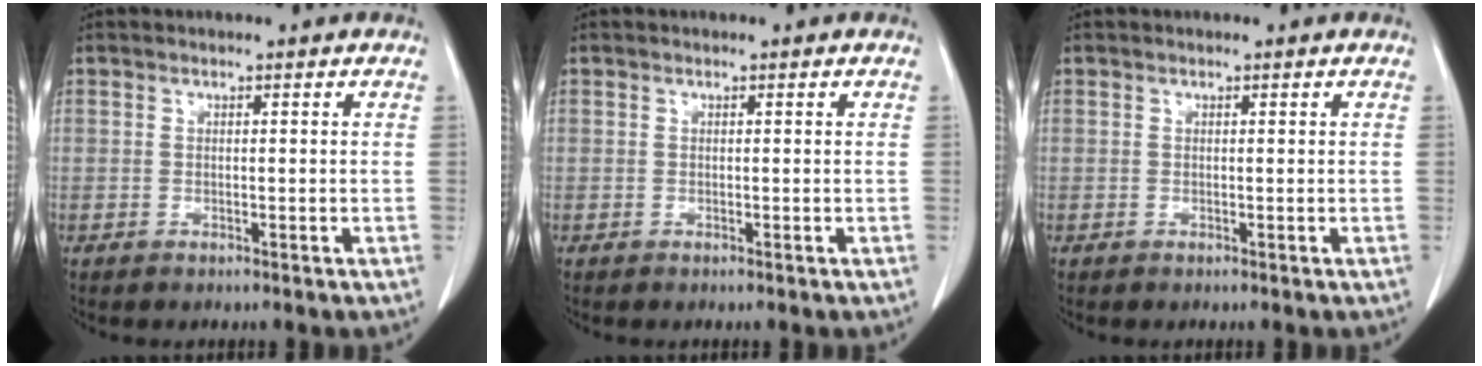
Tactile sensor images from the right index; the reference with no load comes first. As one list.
[{"total": 0.0}, {"total": 0.0}]